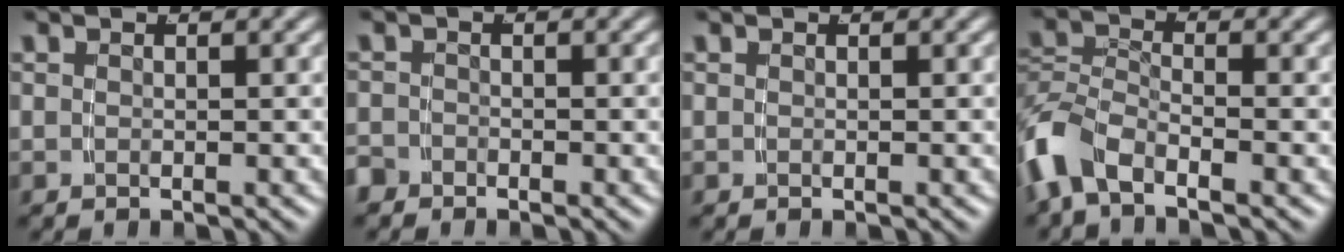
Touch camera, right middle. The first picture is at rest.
{"total": 1.5, "force": [-1.4, 0.5, -0.1], "torque": [0.004, -0.013, -0.022]}
{"total": 0.0}
{"total": 4.4, "force": [-2.7, 2.4, 2.5], "torque": [-0.075, -0.018, -0.043]}